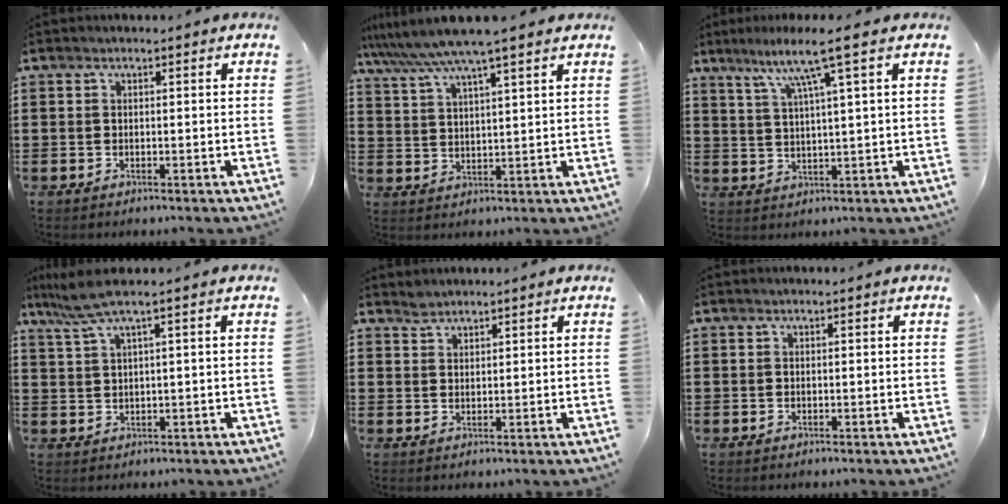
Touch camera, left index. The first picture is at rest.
{"total": 6.9, "force": [5.8, -0.2, 3.7], "torque": [-0.091, -0.026, 0.100]}
{"total": 7.3, "force": [4.2, -0.2, 5.9], "torque": [-0.125, -0.007, 0.068]}
{"total": 4.1, "force": [2.2, -0.1, 3.4], "torque": [-0.079, -0.005, 0.037]}
{"total": 1.6, "force": [1.5, 0.4, 0.1], "torque": [-0.004, -0.001, 0.030]}
{"total": 0.0}